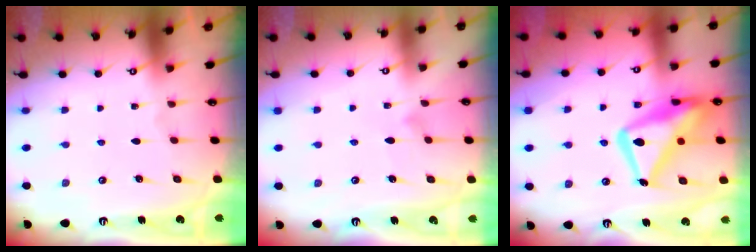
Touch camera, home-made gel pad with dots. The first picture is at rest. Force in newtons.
{"total": 7.3, "press": 7.3, "slide": 0.4}
{"total": 19.6, "press": 19.5, "slide": 1.7}